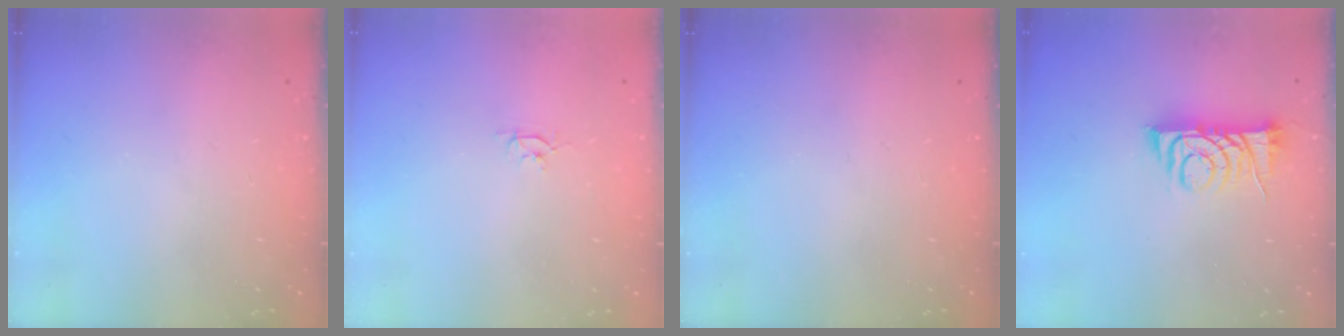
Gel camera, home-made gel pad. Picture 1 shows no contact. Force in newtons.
{"total": 2.6, "press": 2.6, "slide": 0.3}
{"total": 0.0}
{"total": 8.2, "press": 8.2, "slide": 0.2}